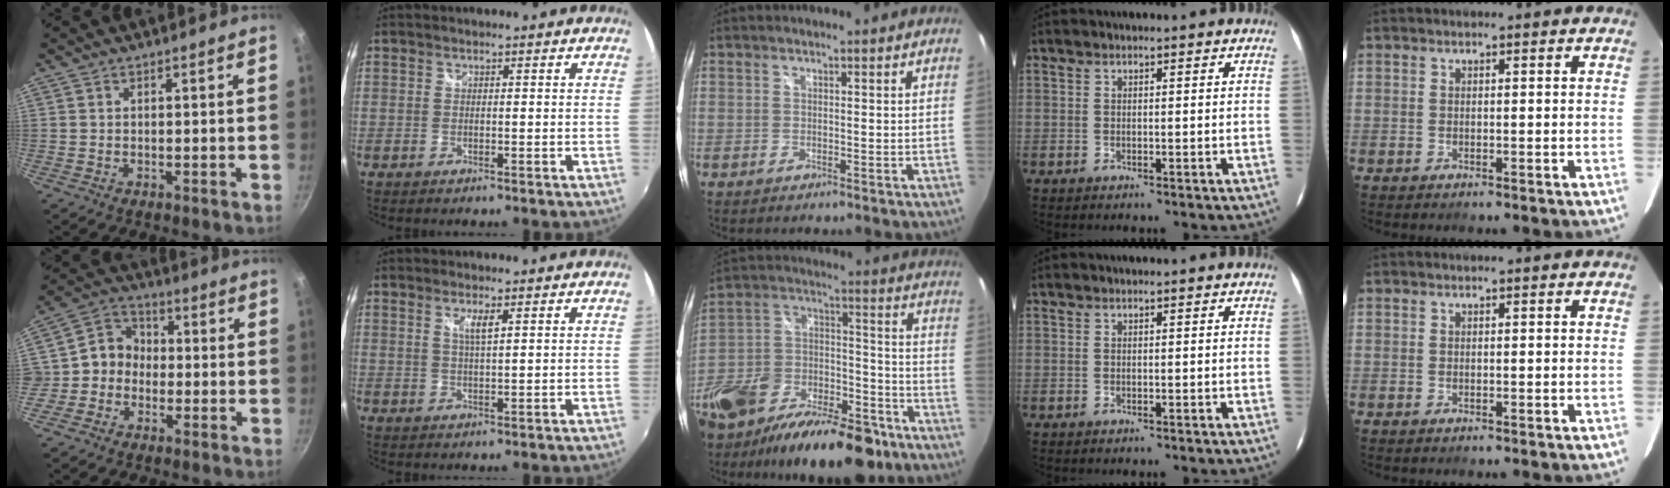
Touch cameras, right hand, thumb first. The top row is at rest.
{"thumb": {"total": 7.3, "force": [-1.6, 6.5, 2.9], "torque": [-0.013, 0.029, -0.049]}, "index": {"total": 2.7, "force": [1.2, 0.3, 2.4], "torque": [-0.044, -0.001, 0.021]}, "middle": {"total": 26.4, "force": [-14.7, 14.5, 16.5], "torque": [-0.337, 0.001, -0.226]}}